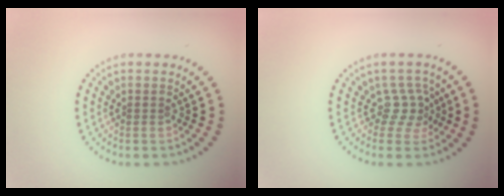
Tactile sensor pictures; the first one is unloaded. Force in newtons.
{"total": 2.4, "press": 1.6, "slide": 1.7}